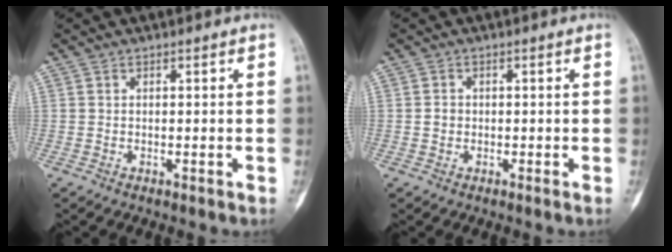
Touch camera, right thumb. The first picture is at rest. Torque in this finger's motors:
{"motor_torque": [0.34, 0.19, 0.08, -0.19, 0.03]}